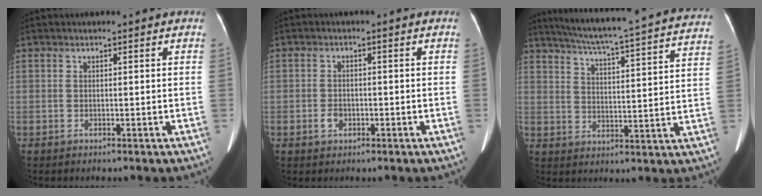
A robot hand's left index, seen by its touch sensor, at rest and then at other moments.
{"total": 2.0, "force": [-0.9, 1.5, 1.0], "torque": [-0.023, 0.002, -0.014]}
{"total": 28.2, "force": [25.6, 1.6, 11.7], "torque": [-0.190, -0.043, 0.319]}